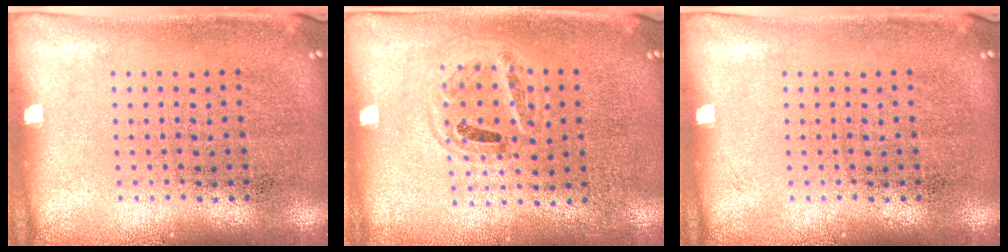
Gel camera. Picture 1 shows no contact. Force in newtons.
{"total": 1.0, "press": 0.9, "slide": 0.3}
{"total": 0.0}